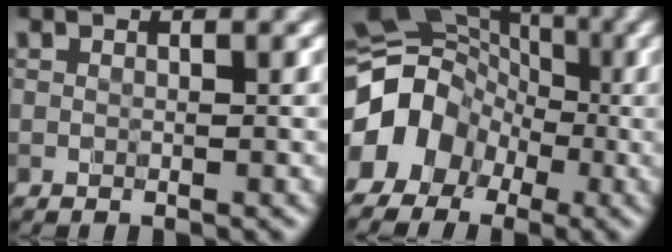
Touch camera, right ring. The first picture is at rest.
{"total": 9.9, "force": [-1.8, 8.7, 4.5], "torque": [-0.068, -0.007, -0.055]}